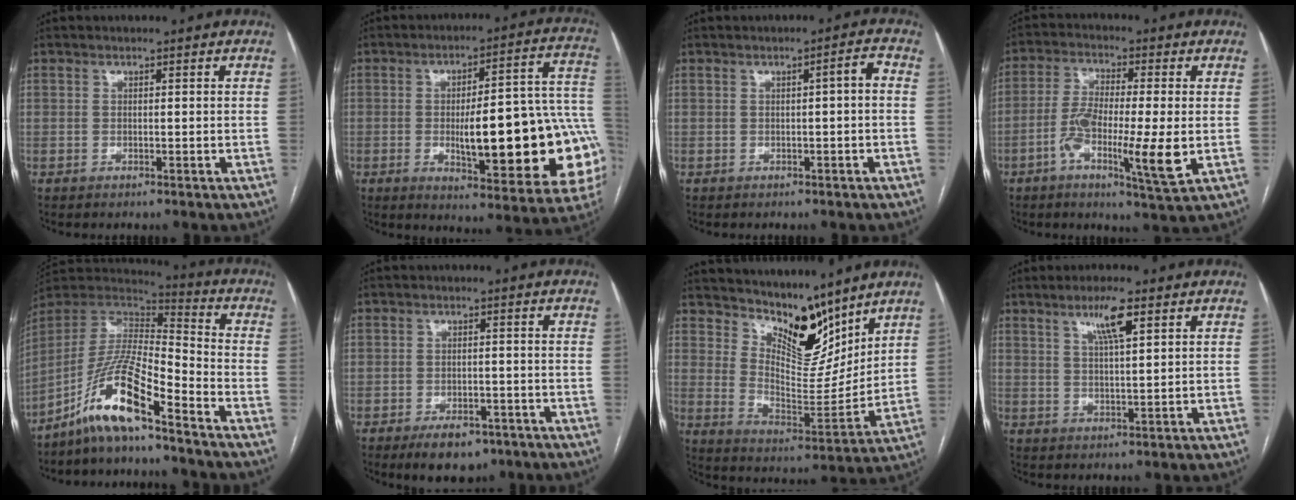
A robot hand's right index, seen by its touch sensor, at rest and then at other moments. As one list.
[{"total": 23.6, "force": [-4.2, 5.0, 22.7], "torque": [-0.224, 0.023, -0.041]}, {"total": 2.1, "force": [-0.1, 0.2, 2.1], "torque": [-0.027, 0.006, 0.000]}, {"total": 11.2, "force": [-2.9, 1.1, 10.8], "torque": [-0.198, -0.011, -0.055]}, {"total": 13.2, "force": [-9.2, 1.0, 9.4], "torque": [-0.188, 0.007, -0.174]}, {"total": 6.2, "force": [-4.2, 3.2, 3.3], "torque": [-0.048, 0.000, -0.058]}, {"total": 11.1, "force": [9.5, 3.8, 4.4], "torque": [-0.075, -0.014, 0.174]}, {"total": 5.6, "force": [3.0, 0.5, 4.7], "torque": [-0.085, 0.001, 0.054]}]